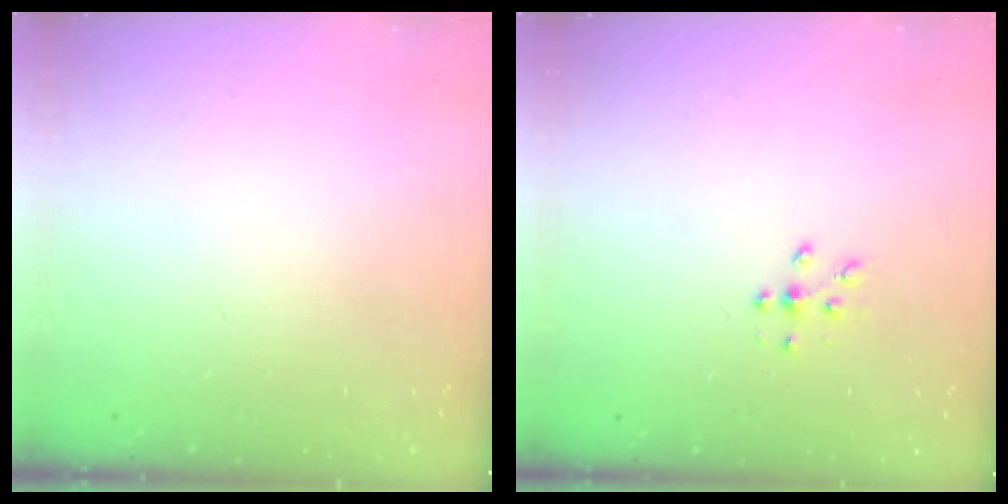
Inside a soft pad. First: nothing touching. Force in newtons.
{"total": 5.5, "press": 5.4, "slide": 1.1}